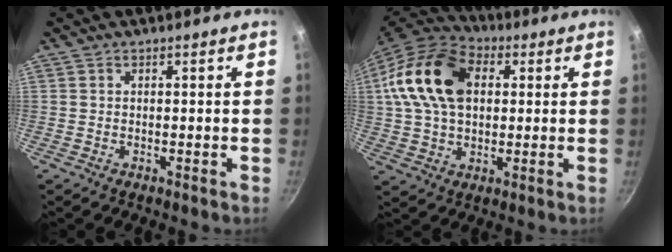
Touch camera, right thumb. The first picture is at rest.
{"total": 18.4, "force": [3.9, 12.5, 13.0], "torque": [-0.227, 0.017, 0.056]}